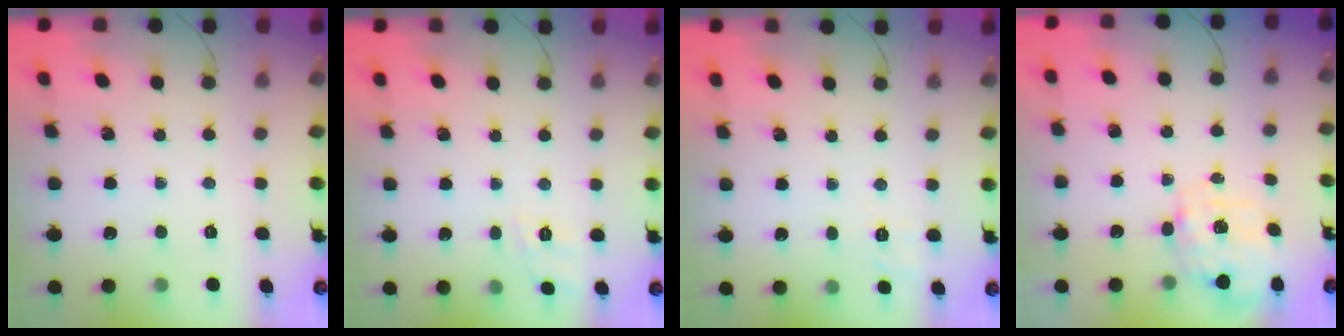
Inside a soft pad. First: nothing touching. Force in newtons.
{"total": 8.7, "press": 8.5, "slide": 1.8}
{"total": 1.9, "press": 0.8, "slide": 1.7}
{"total": 2.9, "press": 2.7, "slide": 0.9}